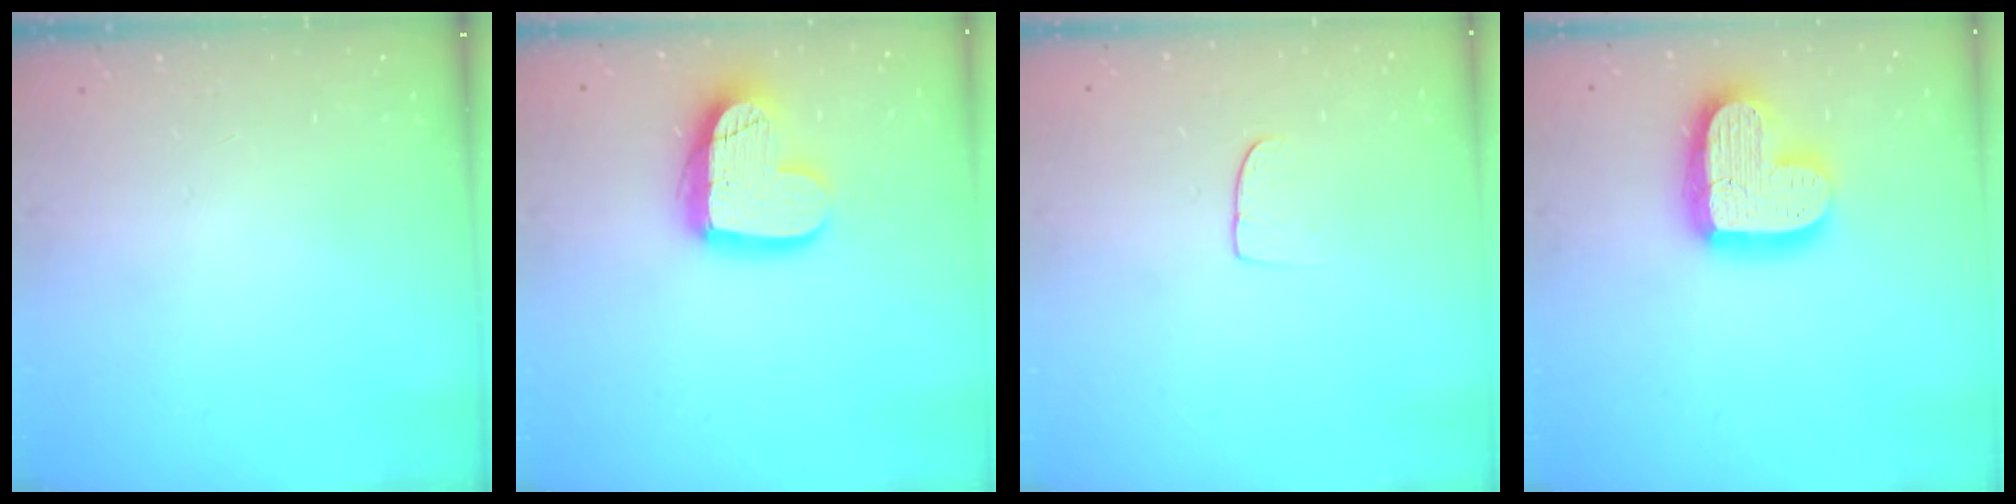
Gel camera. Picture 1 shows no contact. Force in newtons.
{"total": 15.5, "press": 15.4, "slide": 1.1}
{"total": 5.6, "press": 5.5, "slide": 0.5}
{"total": 17.7, "press": 17.7, "slide": 1.5}